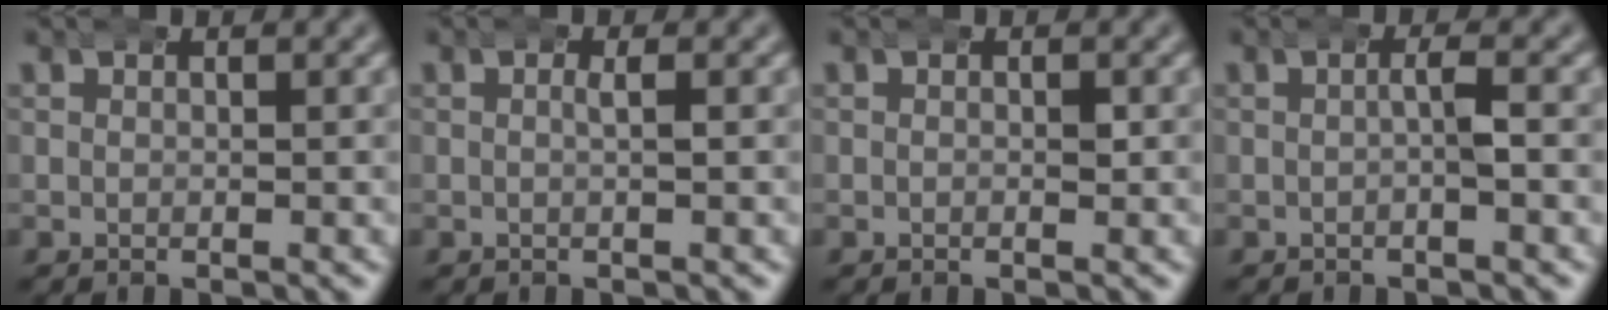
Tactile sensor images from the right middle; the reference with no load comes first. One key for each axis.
{"total": 1.3, "fx": 0.2, "fy": 0.3, "fz": 1.2, "tx": -0.016, "ty": 0.009, "tz": -0.003}
{"total": 0.6, "fx": 0.1, "fy": 0.2, "fz": 0.5, "tx": -0.007, "ty": 0.001, "tz": -0.002}
{"total": 1.6, "fx": 0.1, "fy": 0.4, "fz": 1.6, "tx": -0.019, "ty": 0.008, "tz": -0.005}